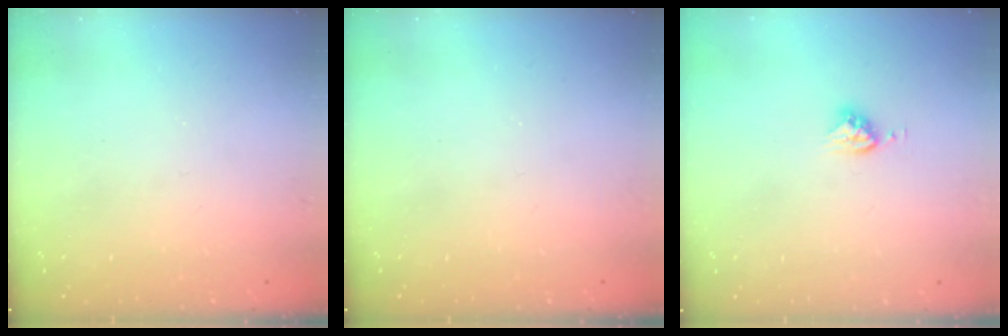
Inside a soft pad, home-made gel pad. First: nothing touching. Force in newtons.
{"total": 0.0}
{"total": 5.3, "press": 5.3, "slide": 0.3}